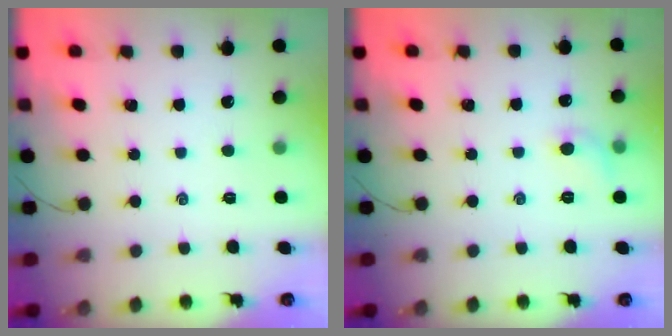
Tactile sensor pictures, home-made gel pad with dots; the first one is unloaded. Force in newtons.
{"total": 6.0, "press": 5.8, "slide": 1.6}